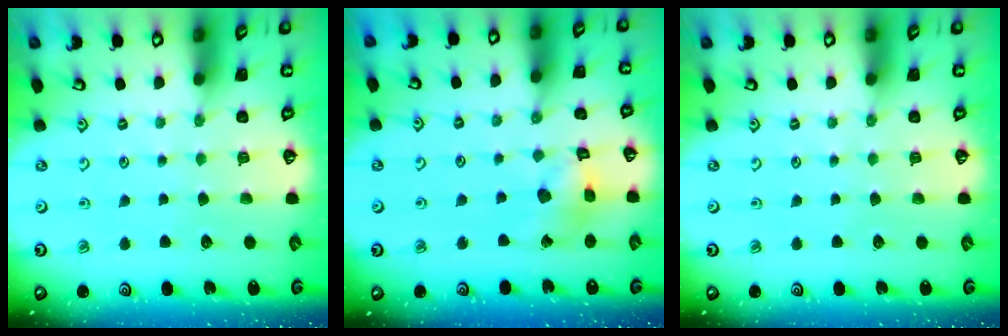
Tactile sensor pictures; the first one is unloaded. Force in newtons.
{"total": 9.2, "press": 9.1, "slide": 1.1}
{"total": 0.0}